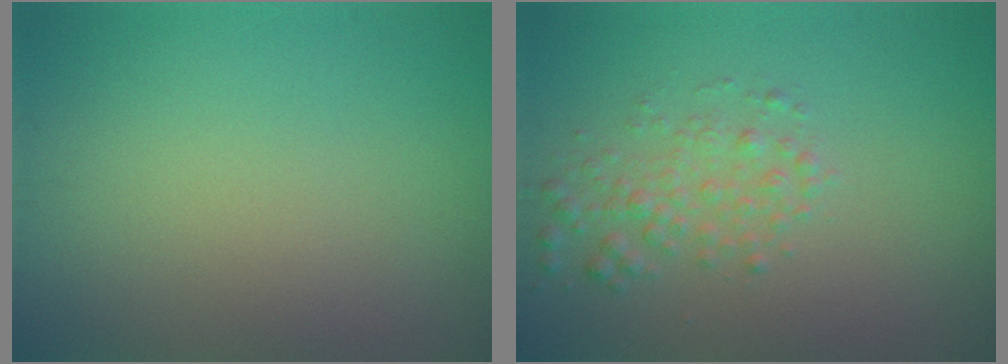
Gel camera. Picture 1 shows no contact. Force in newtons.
{"total": 2.2, "press": 2.2, "slide": 0.0}